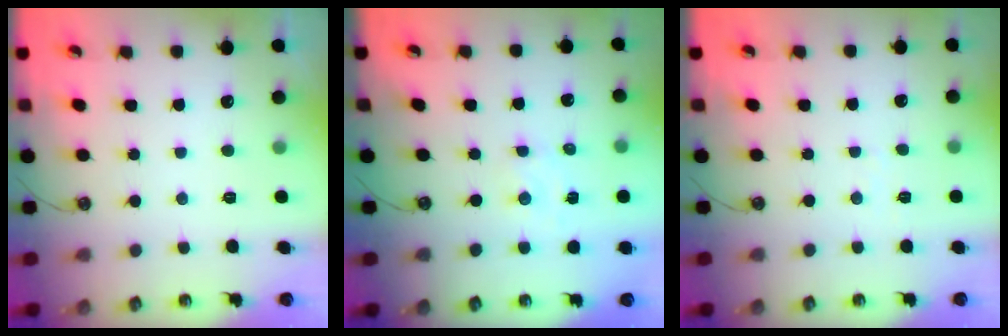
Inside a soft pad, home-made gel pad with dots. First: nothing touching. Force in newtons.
{"total": 1.7, "press": 1.6, "slide": 0.3}
{"total": 2.3, "press": 2.2, "slide": 0.4}